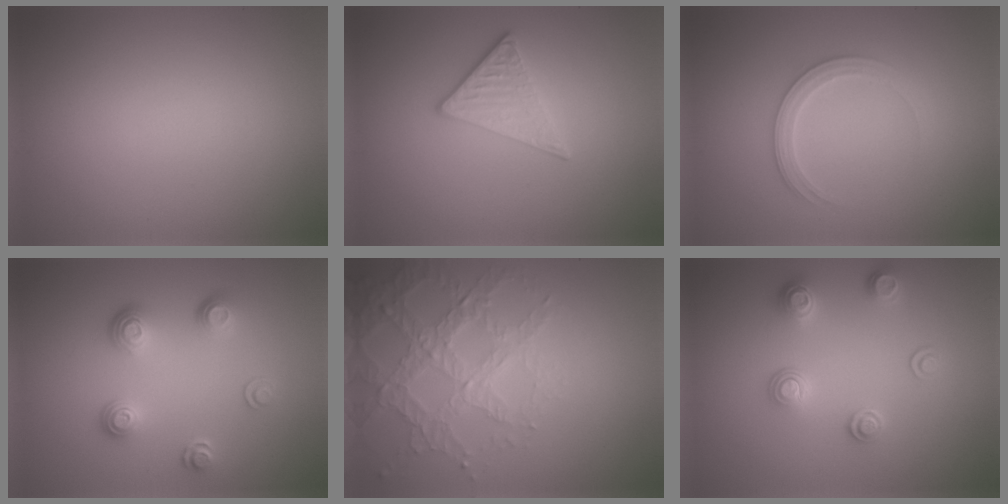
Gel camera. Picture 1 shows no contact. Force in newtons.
{"total": 2.7, "press": 2.5, "slide": 1.1}
{"total": 2.5, "press": 2.5, "slide": 0.3}
{"total": 3.4, "press": 2.5, "slide": 2.3}
{"total": 3.8, "press": 3.6, "slide": 1.4}
{"total": 2.9, "press": 2.6, "slide": 1.4}